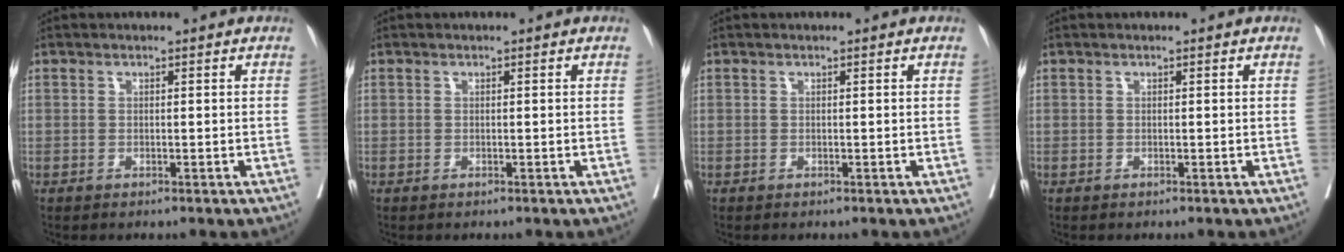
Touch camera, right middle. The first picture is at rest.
{"total": 0.0}
{"total": 0.0}
{"total": 0.0}